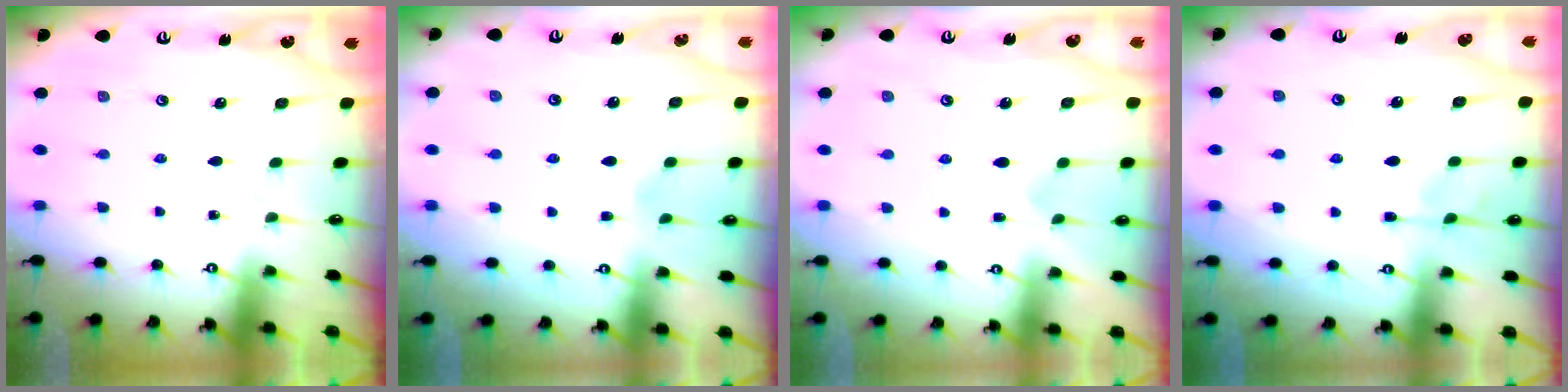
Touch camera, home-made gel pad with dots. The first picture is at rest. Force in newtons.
{"total": 1.7, "press": 1.4, "slide": 0.9}
{"total": 4.6, "press": 4.4, "slide": 1.3}
{"total": 2.0, "press": 1.5, "slide": 1.3}